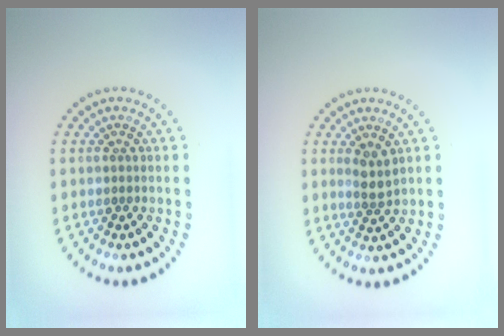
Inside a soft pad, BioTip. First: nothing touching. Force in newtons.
{"total": 1.9, "press": 1.5, "slide": 1.2}